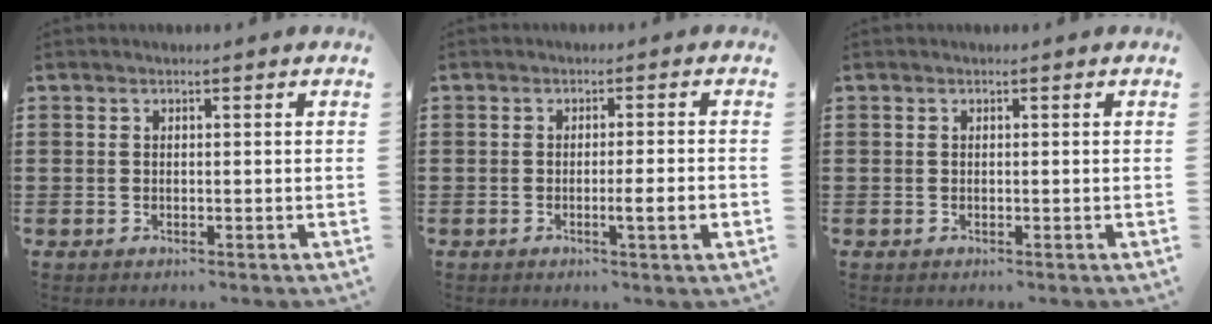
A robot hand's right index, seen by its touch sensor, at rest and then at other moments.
{"total": 3.5, "force": [-1.1, -0.3, 3.3], "torque": [-0.053, -0.011, -0.019]}
{"total": 0.0}